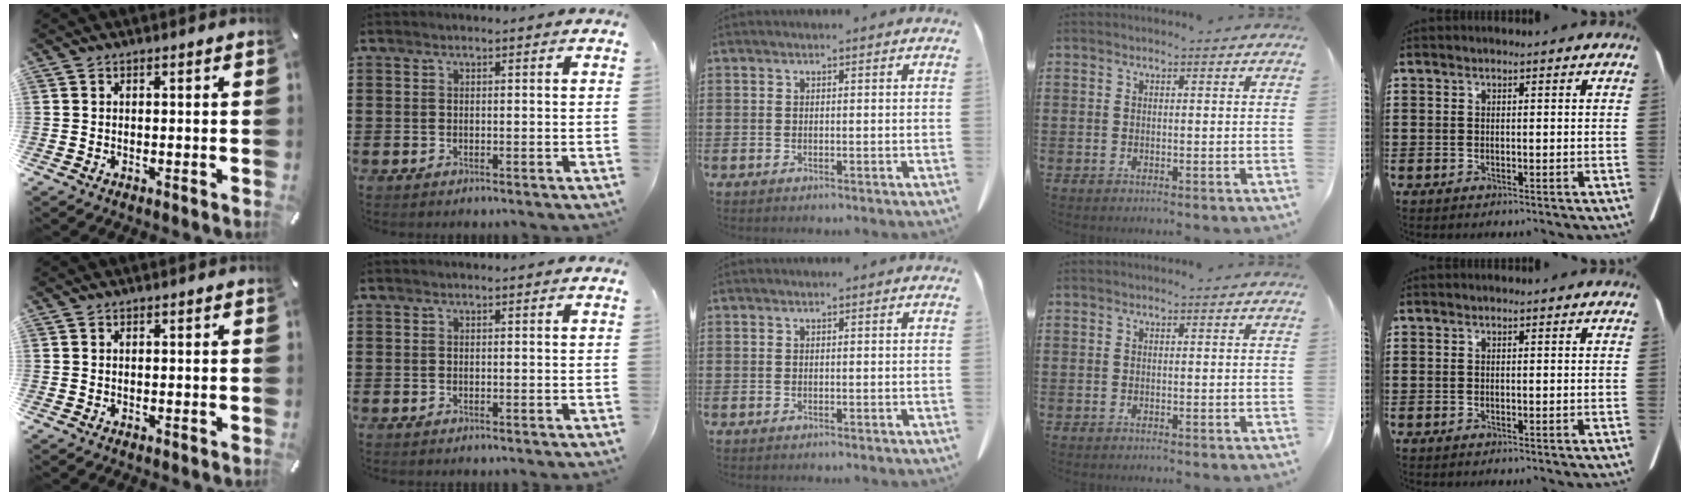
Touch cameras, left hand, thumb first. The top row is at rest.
{}